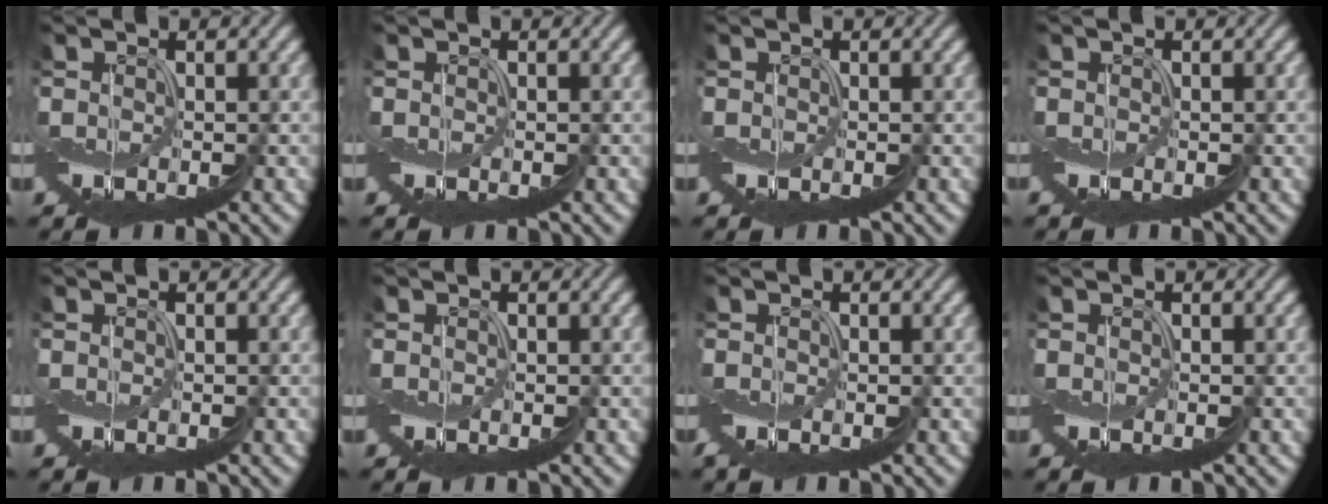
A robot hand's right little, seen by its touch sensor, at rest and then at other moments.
{"total": 0.0}
{"total": 0.0}
{"total": 0.0}
{"total": 0.0}
{"total": 0.0}
{"total": 1.3, "force": [-0.6, 0.6, 1.0], "torque": [-0.025, -0.011, -0.009]}
{"total": 0.0}